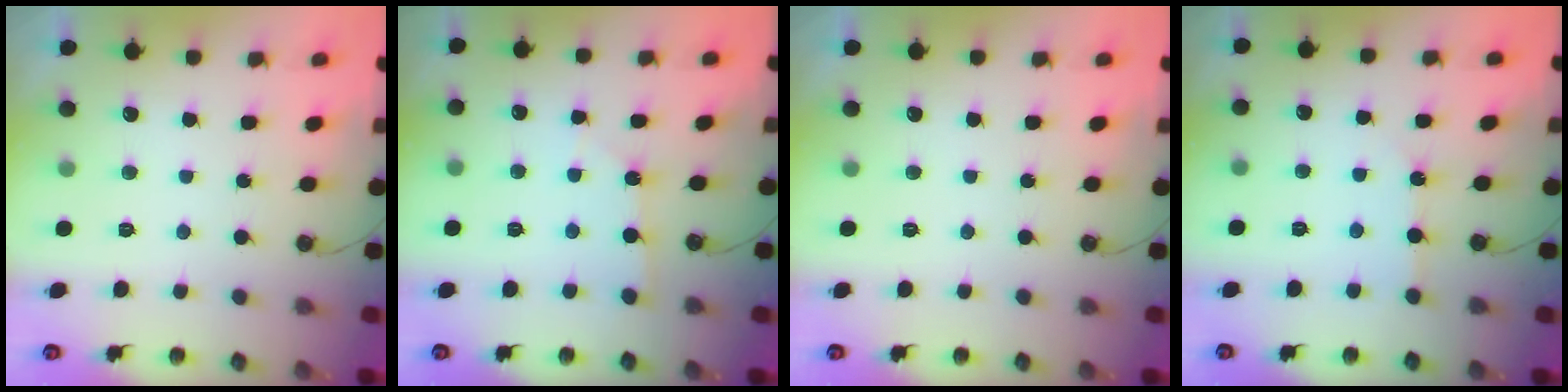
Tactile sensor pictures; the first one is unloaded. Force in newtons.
{"total": 2.2, "press": 2.2, "slide": 0.4}
{"total": 0.0}
{"total": 3.8, "press": 3.8, "slide": 0.6}